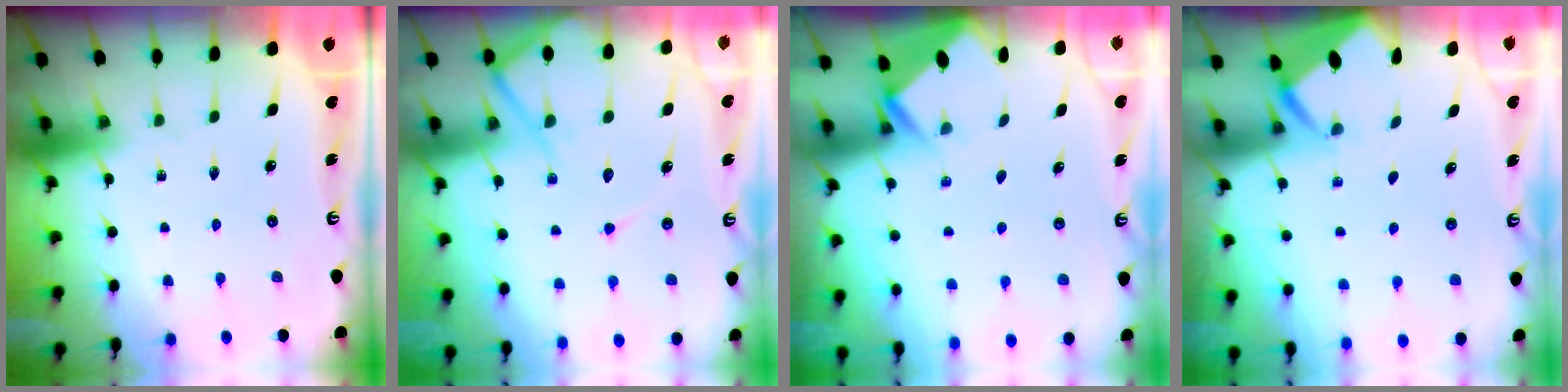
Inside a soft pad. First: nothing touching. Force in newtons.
{"total": 10.4, "press": 10.3, "slide": 1.0}
{"total": 2.5, "press": 2.5, "slide": 0.2}
{"total": 2.3, "press": 2.3, "slide": 0.1}